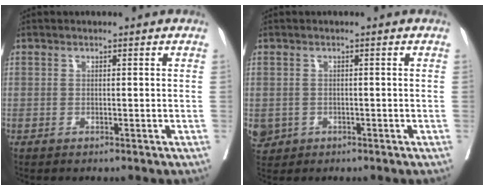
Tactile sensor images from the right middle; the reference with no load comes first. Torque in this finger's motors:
{"motor_torque": [1.14, -1.00, 0.26, 0.13]}